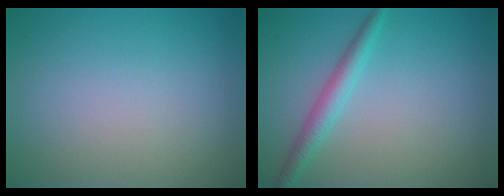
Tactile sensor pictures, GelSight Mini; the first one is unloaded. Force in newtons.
{"total": 2.3, "press": 2.3, "slide": 0.1}